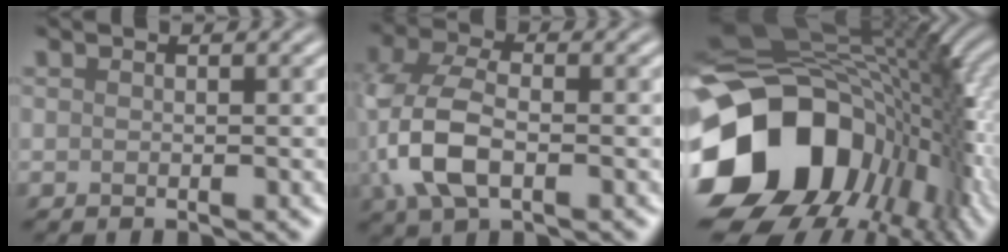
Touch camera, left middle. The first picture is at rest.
{"total": 6.8, "force": [-1.1, 4.0, 5.4], "torque": [-0.135, 0.005, -0.029]}
{"total": 17.3, "force": [-4.2, 12.6, 11.0], "torque": [-0.217, -0.028, -0.059]}